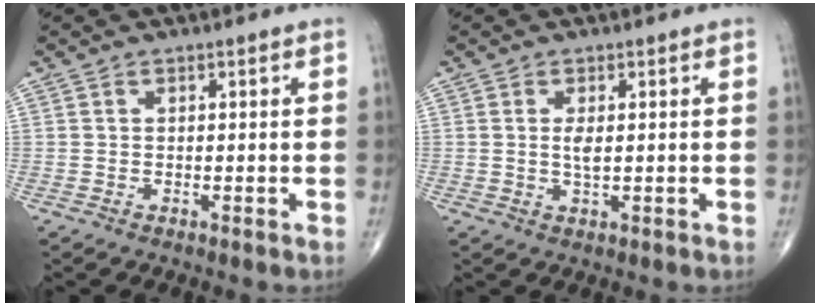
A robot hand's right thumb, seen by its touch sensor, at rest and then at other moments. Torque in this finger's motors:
{"motor_torque": [0.61, 0.43, 0.15, -0.36, 0.02]}